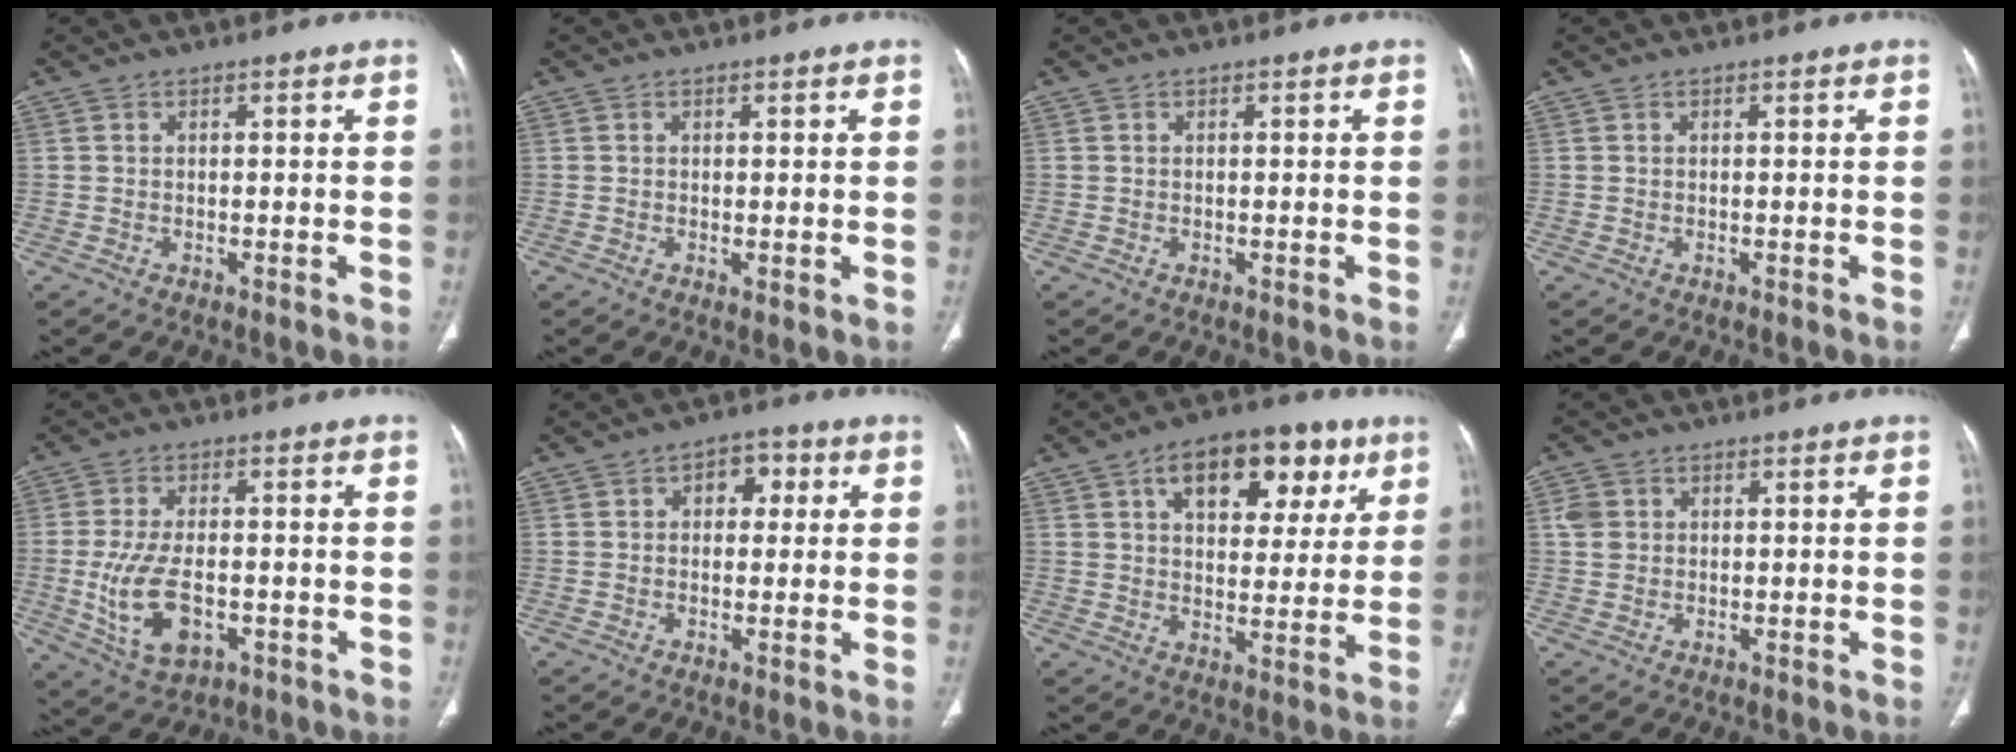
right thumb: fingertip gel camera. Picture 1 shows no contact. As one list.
[{"total": 0.9, "force": [0.0, 0.2, 0.8], "torque": [-0.019, -0.006, 0.001]}, {"total": 0.0}, {"total": 0.0}, {"total": 11.0, "force": [-2.4, 5.9, 9.0], "torque": [-0.175, 0.000, -0.029]}, {"total": 5.4, "force": [1.5, 3.6, 3.6], "torque": [-0.020, 0.007, 0.014]}, {"total": 16.7, "force": [7.6, 9.5, 11.4], "torque": [-0.117, -0.007, 0.112]}, {"total": 2.9, "force": [0.7, 2.5, 1.2], "torque": [-0.015, 0.002, 0.016]}]